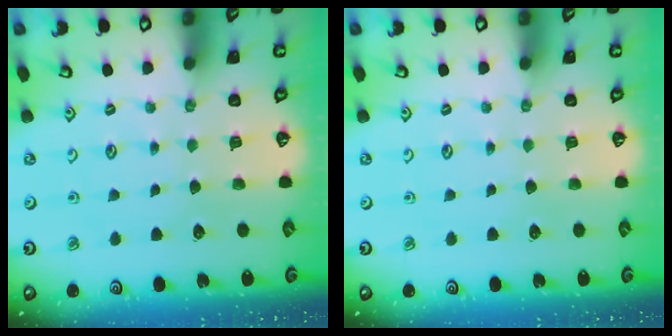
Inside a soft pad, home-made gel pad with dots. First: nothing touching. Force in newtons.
{"total": 0.0}